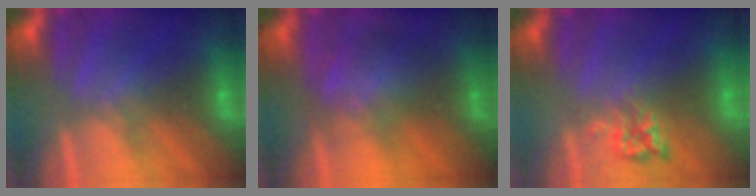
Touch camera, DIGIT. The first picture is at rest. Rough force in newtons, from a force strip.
{"total": 2.9}
{"total": 2.4}